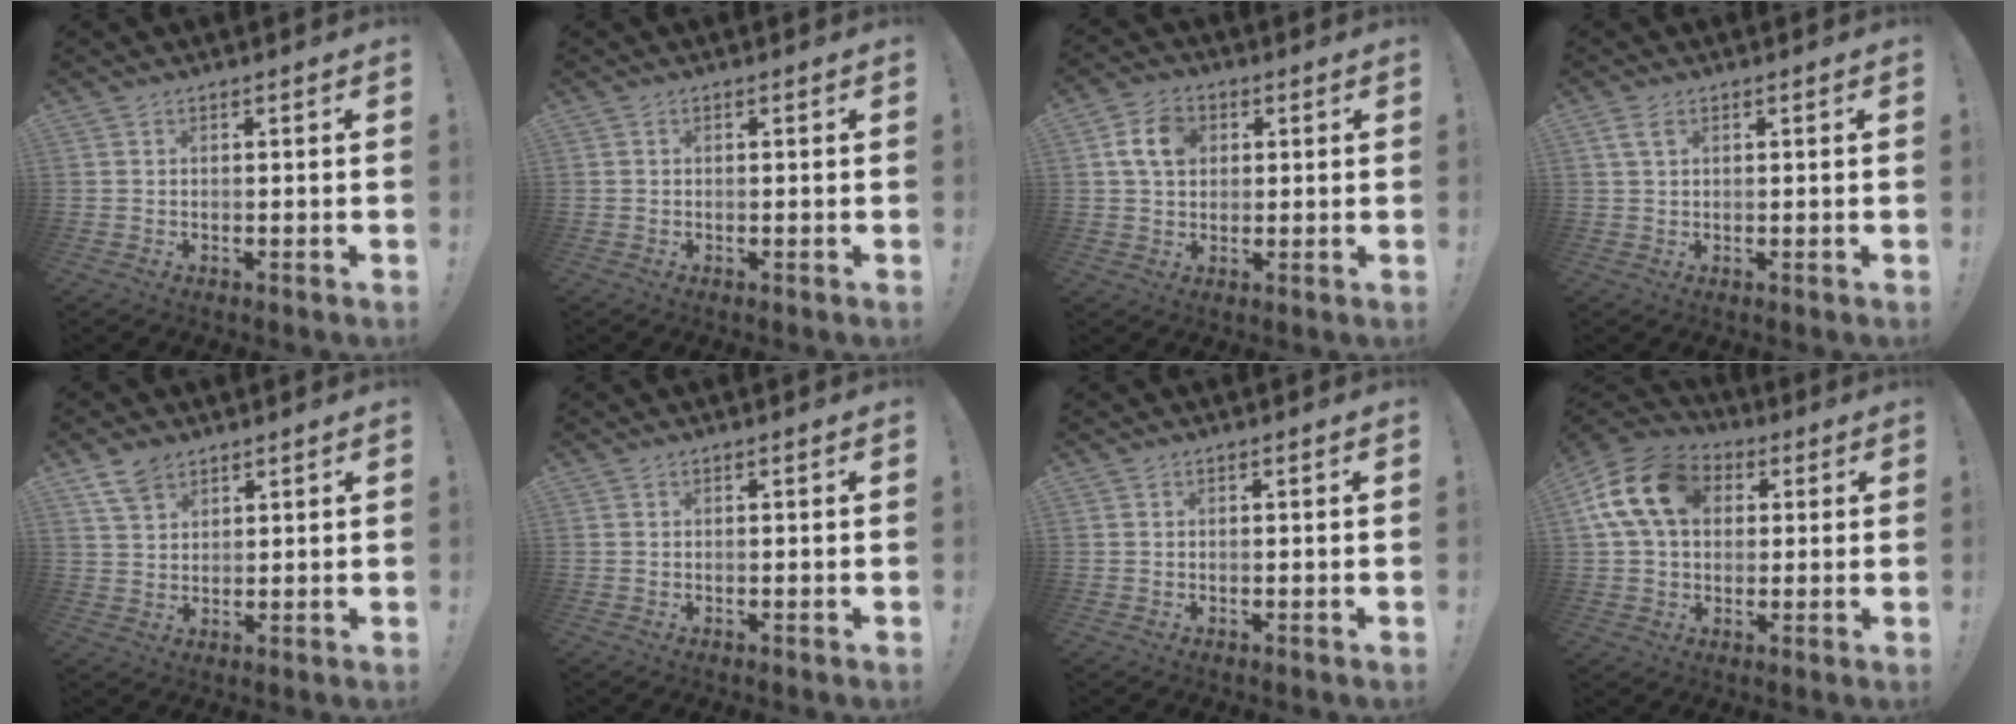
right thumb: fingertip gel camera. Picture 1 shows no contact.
{"total": 0.0}
{"total": 8.6, "force": [2.3, 6.4, 5.2], "torque": [-0.086, 0.015, 0.046]}
{"total": 3.3, "force": [1.5, 1.5, 2.5], "torque": [-0.048, 0.002, 0.028]}
{"total": 6.6, "force": [4.5, 3.7, 3.0], "torque": [-0.063, -0.011, 0.088]}
{"total": 0.0}
{"total": 0.0}
{"total": 16.3, "force": [4.4, 12.0, 10.2], "torque": [-0.178, 0.007, 0.087]}